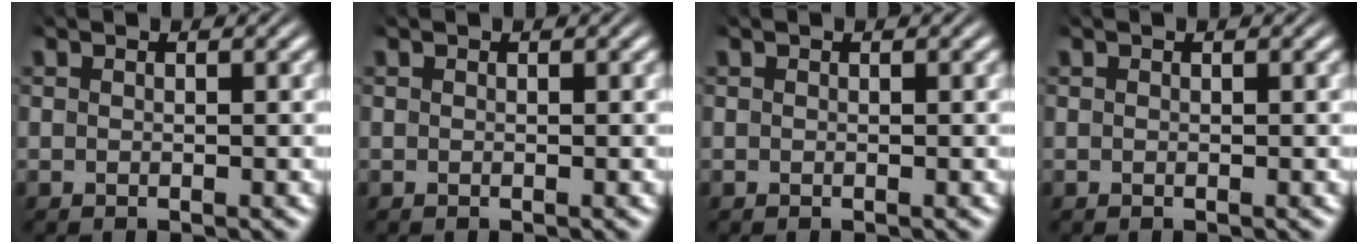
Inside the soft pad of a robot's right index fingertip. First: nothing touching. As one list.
[{"total": 0.0}, {"total": 0.0}, {"total": 0.0}]